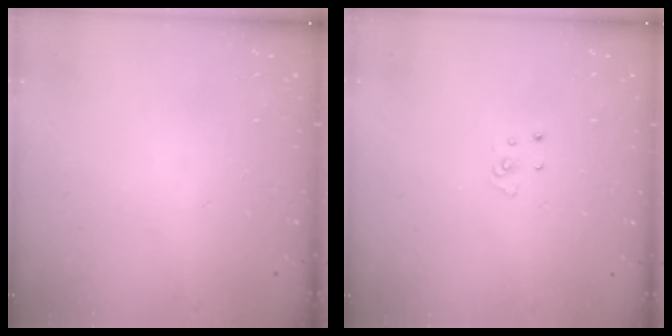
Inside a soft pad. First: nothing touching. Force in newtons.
{"total": 3.1, "press": 3.1, "slide": 0.2}